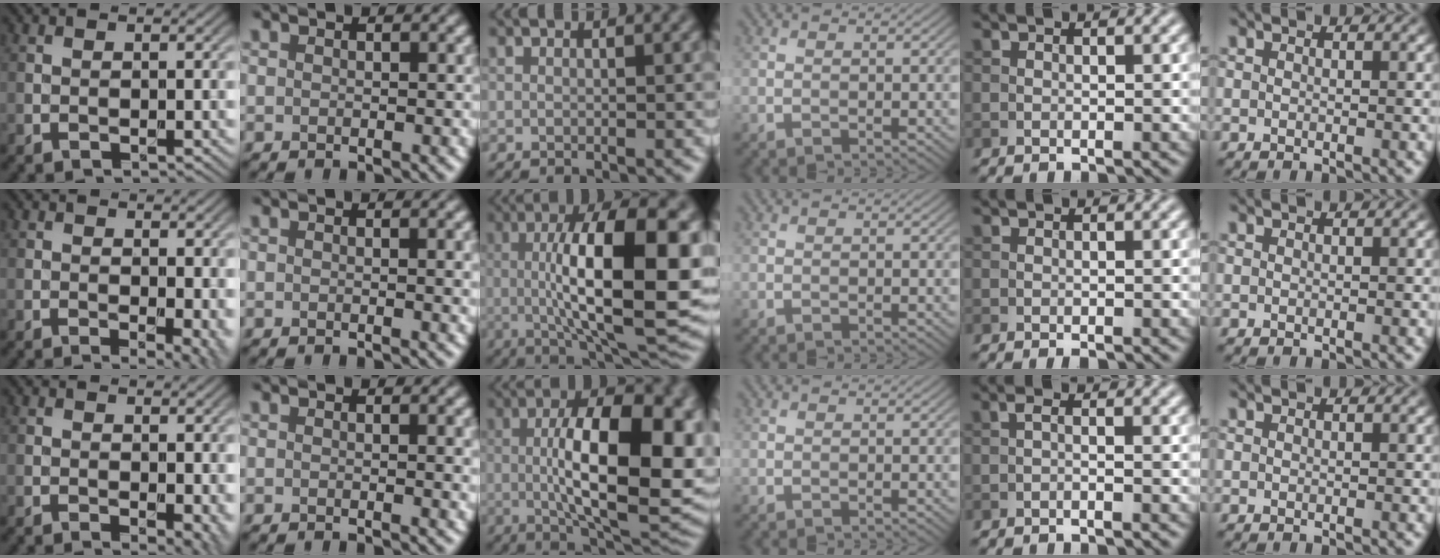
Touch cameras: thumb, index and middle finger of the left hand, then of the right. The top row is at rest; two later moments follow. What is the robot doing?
{"motion": "unscrew", "object": "dispenser bottle"}